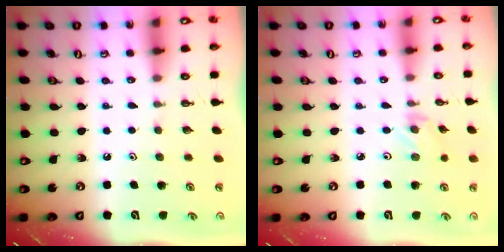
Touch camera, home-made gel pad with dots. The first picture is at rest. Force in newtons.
{"total": 0.9, "press": 0.9, "slide": 0.2}